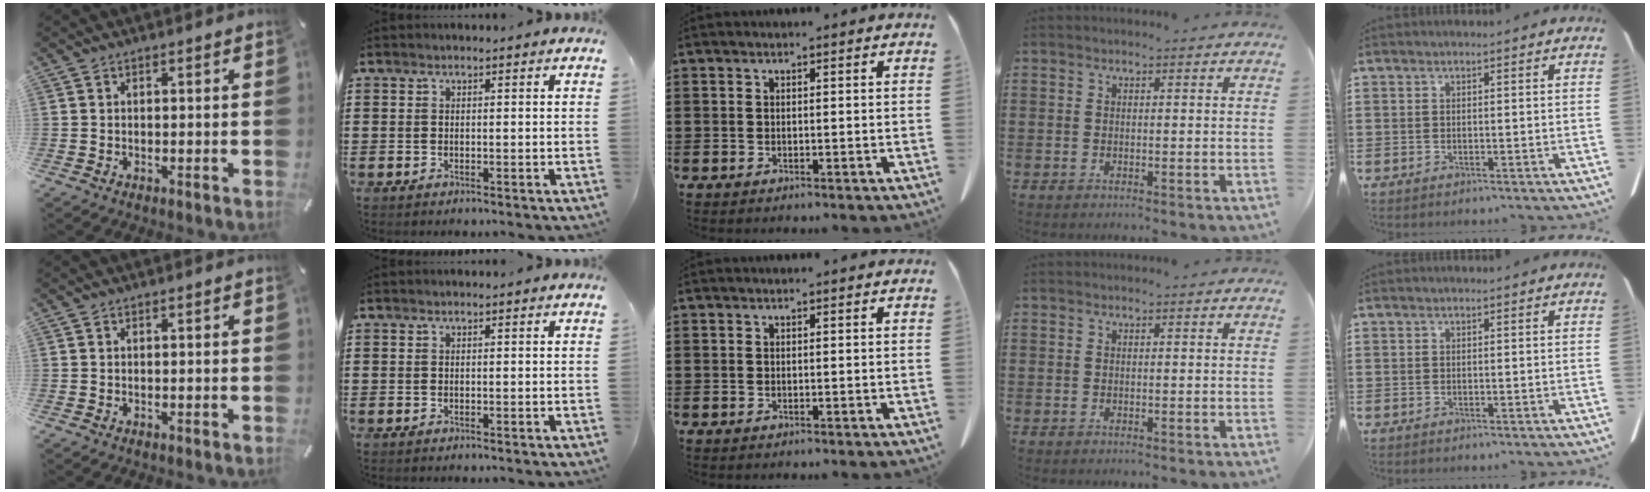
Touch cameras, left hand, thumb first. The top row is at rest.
{}